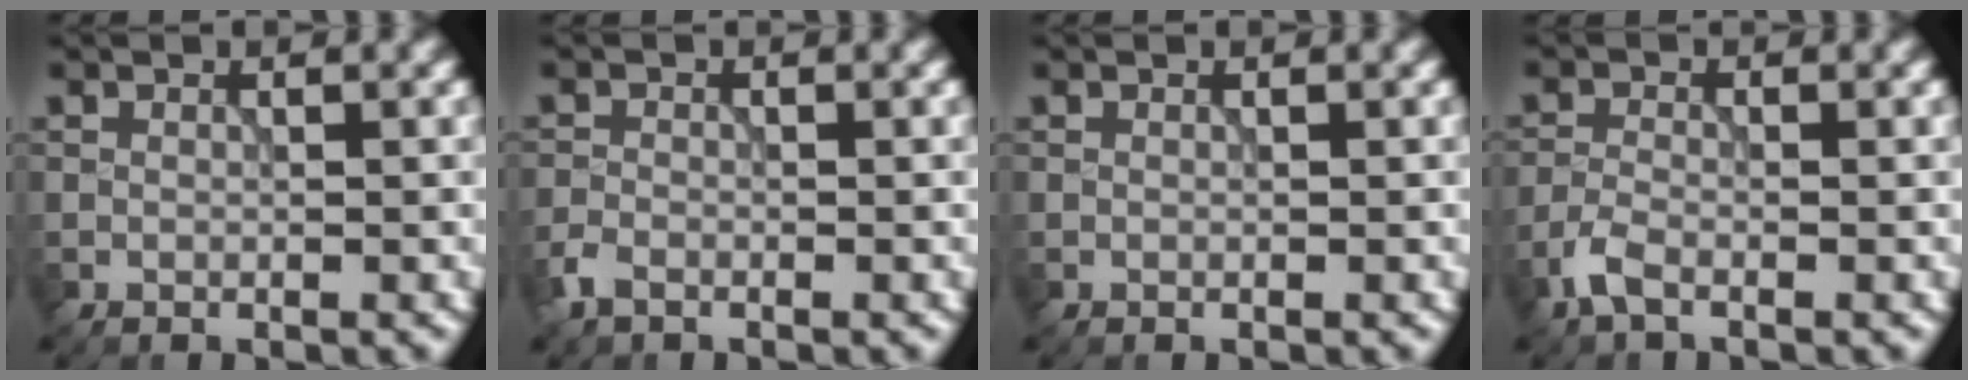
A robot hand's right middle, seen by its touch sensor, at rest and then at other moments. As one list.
[{"total": 1.7, "force": [-1.2, 0.8, 0.9], "torque": [-0.021, -0.003, -0.032]}, {"total": 0.0}, {"total": 2.1, "force": [-1.4, 0.7, 1.4], "torque": [-0.036, -0.001, -0.039]}]